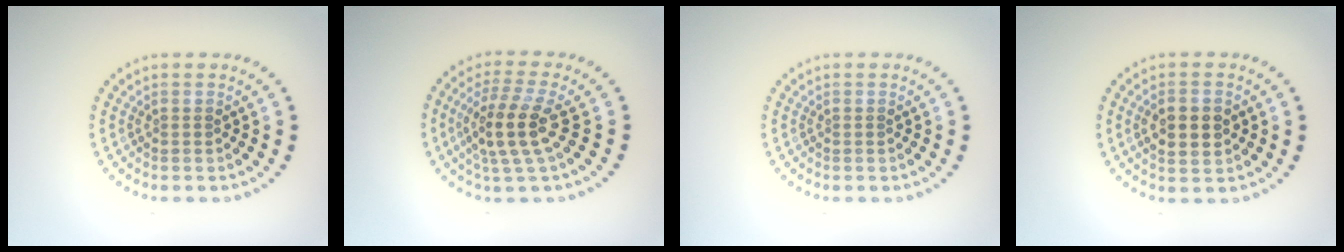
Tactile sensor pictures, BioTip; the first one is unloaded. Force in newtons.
{"total": 4.3, "press": 3.7, "slide": 2.1}
{"total": 0.0}
{"total": 3.2, "press": 3.2, "slide": 0.1}